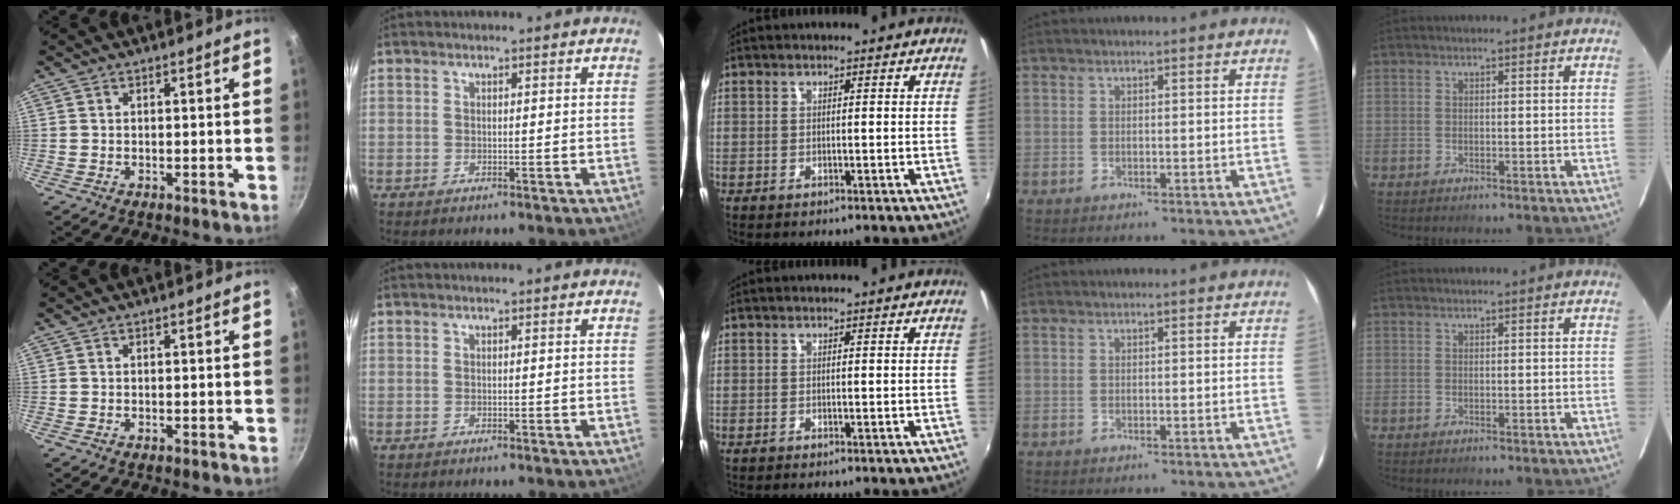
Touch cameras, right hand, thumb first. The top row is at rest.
{}